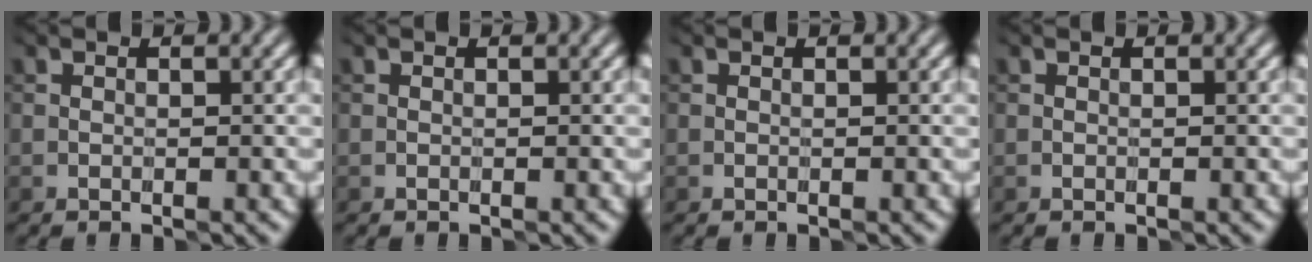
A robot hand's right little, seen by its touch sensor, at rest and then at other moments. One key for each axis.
{"total": 0.0}
{"total": 0.0}
{"total": 0.0}